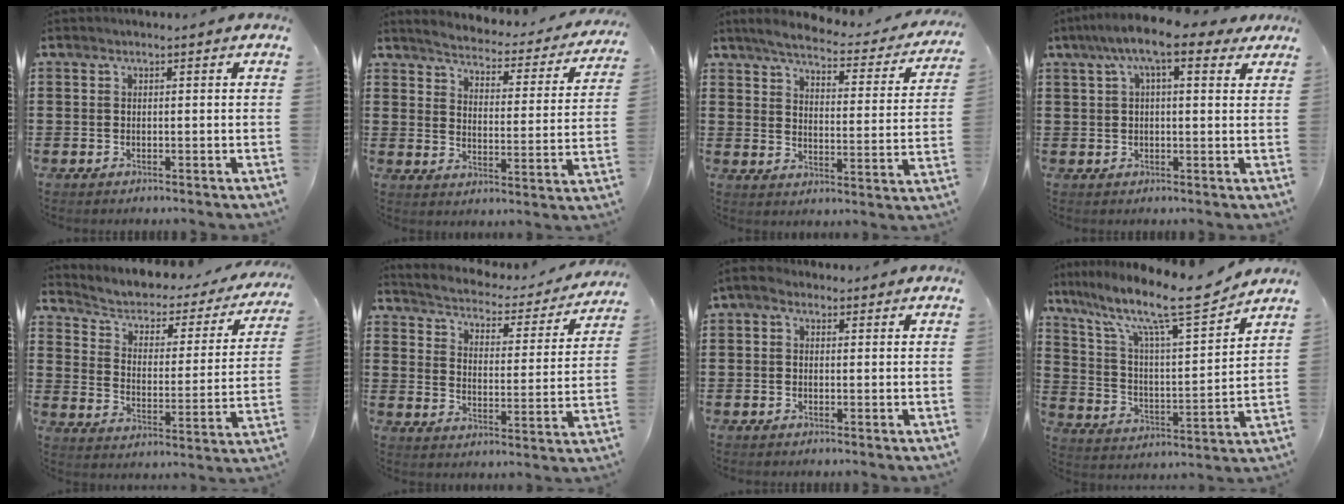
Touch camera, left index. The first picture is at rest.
{"total": 2.8, "force": [2.7, 0.1, 0.6], "torque": [-0.033, -0.028, 0.037]}
{"total": 4.3, "force": [3.9, 0.5, 1.9], "torque": [-0.059, -0.025, 0.060]}
{"total": 9.3, "force": [5.4, 2.3, 7.2], "torque": [-0.133, 0.000, 0.093]}
{"total": 2.7, "force": [1.6, 1.8, 1.2], "torque": [-0.038, -0.018, 0.016]}
{"total": 2.7, "force": [2.6, 0.4, 0.5], "torque": [-0.031, -0.027, 0.035]}
{"total": 1.4, "force": [-0.3, 1.0, 1.0], "torque": [-0.028, 0.002, -0.008]}
{"total": 12.2, "force": [9.5, 1.8, 7.4], "torque": [-0.162, -0.059, 0.154]}